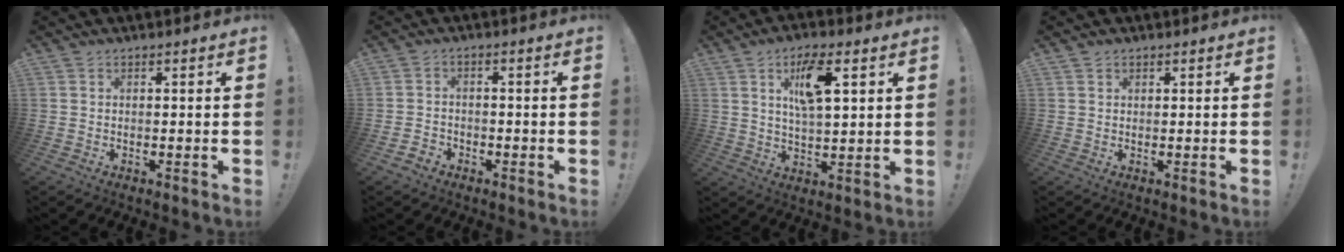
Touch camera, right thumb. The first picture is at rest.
{"total": 2.9, "force": [-2.3, 1.8, 0.3], "torque": [-0.013, 0.008, -0.042]}
{"total": 11.2, "force": [4.6, 4.6, 9.1], "torque": [-0.148, -0.001, 0.077]}
{"total": 1.1, "force": [0.8, 0.7, 0.2], "torque": [0.001, -0.002, 0.016]}